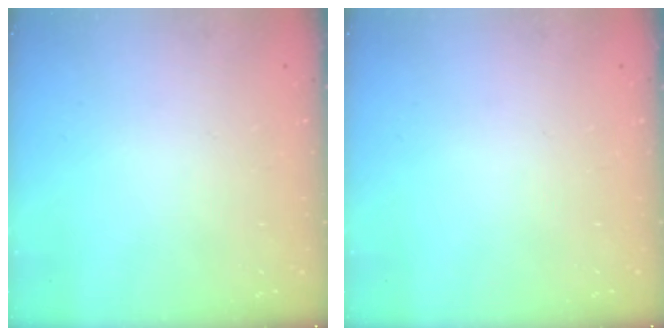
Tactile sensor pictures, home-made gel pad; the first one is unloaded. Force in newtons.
{"total": 0.0}